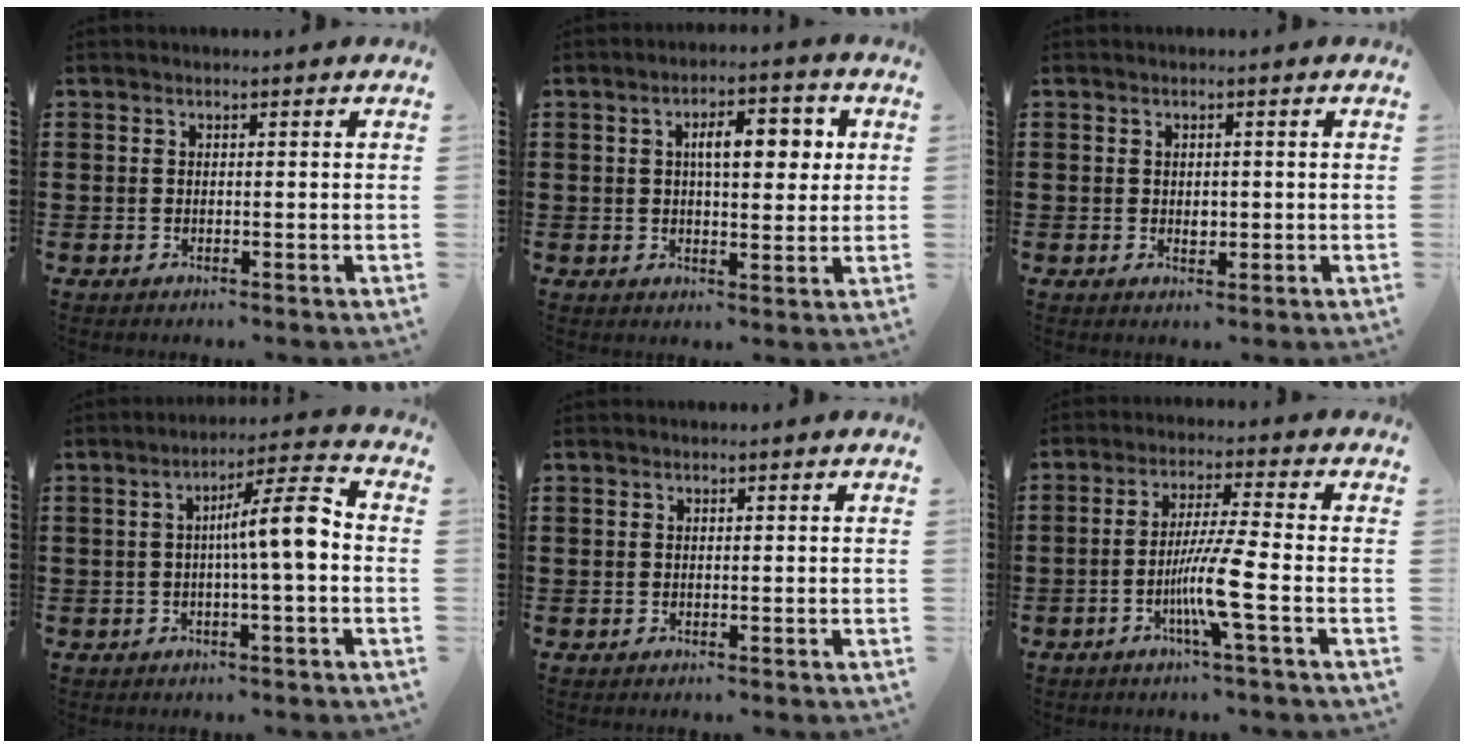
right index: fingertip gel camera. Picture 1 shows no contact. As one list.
[{"total": 7.0, "force": [1.7, 2.8, 6.2], "torque": [-0.100, 0.004, 0.020]}, {"total": 1.3, "force": [0.0, 1.0, 0.9], "torque": [-0.009, 0.003, -0.002]}, {"total": 7.6, "force": [-0.3, 0.9, 7.5], "torque": [-0.122, 0.000, -0.015]}, {"total": 0.0}, {"total": 7.7, "force": [-2.9, -0.4, 7.1], "torque": [-0.140, -0.017, -0.058]}]